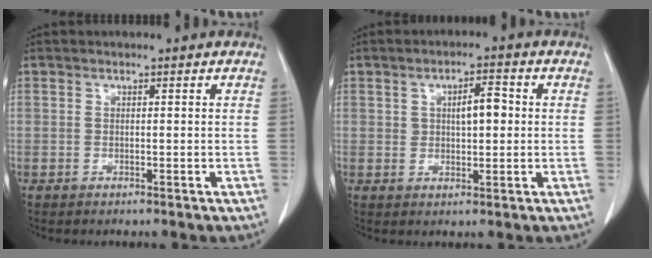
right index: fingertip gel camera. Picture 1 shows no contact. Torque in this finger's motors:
{"motor_torque": [0.09, -0.01, -0.01, 0.00]}